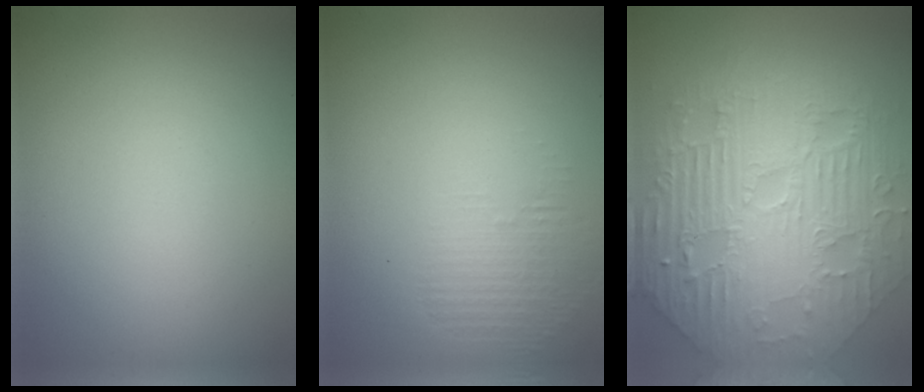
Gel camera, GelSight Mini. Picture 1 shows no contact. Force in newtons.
{"total": 1.2, "press": 0.1, "slide": 1.2}
{"total": 11.5, "press": 7.5, "slide": 8.7}